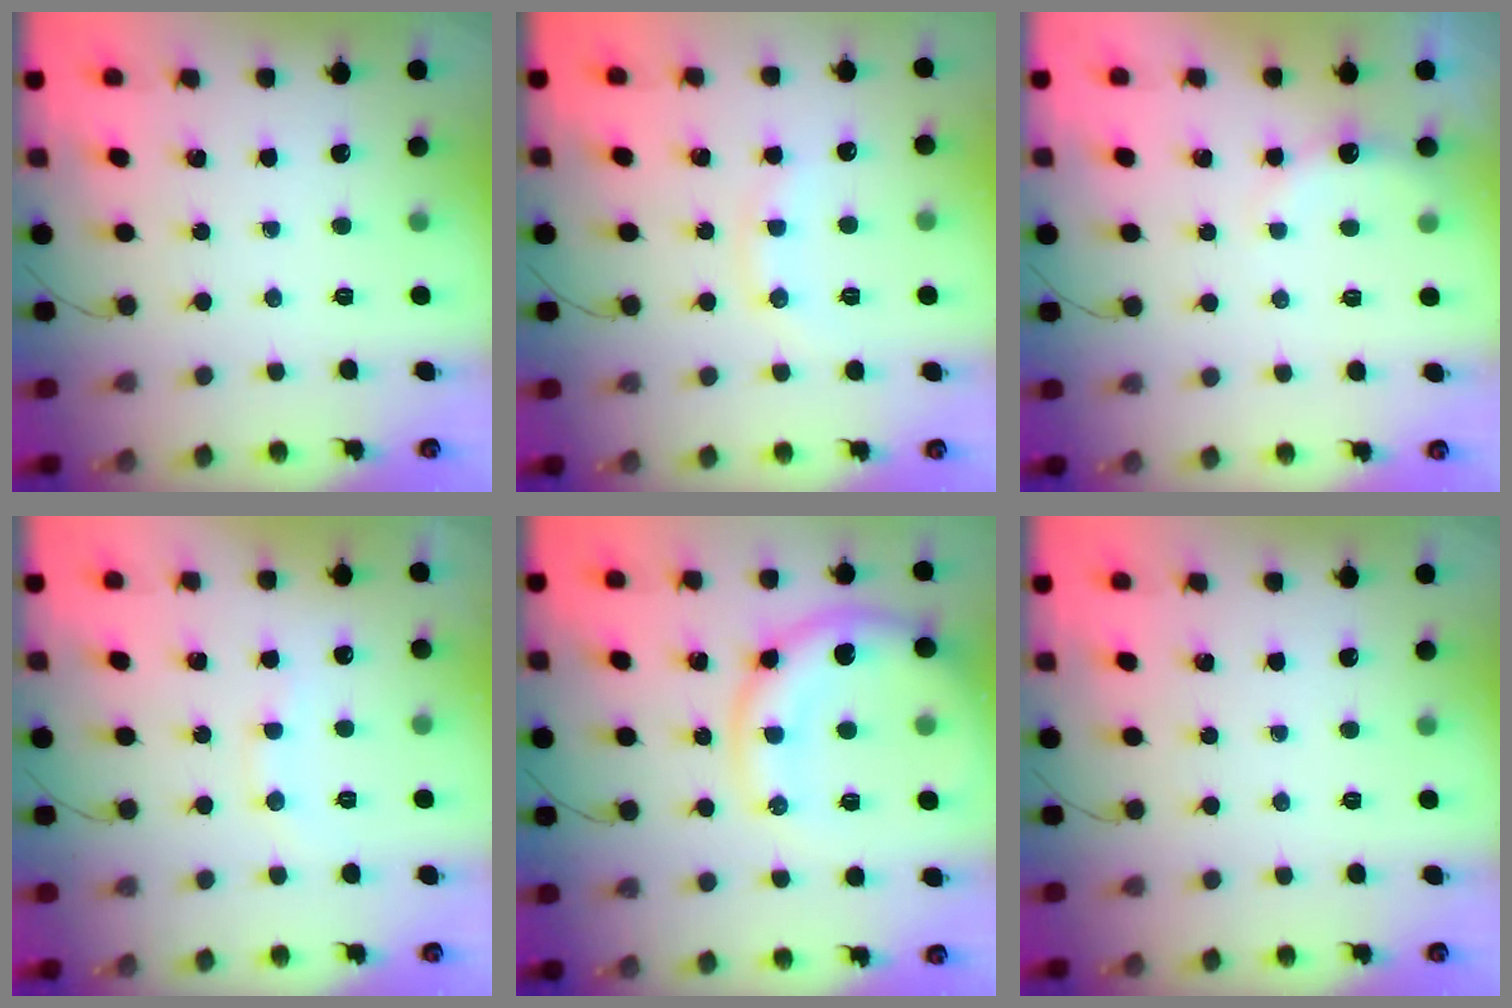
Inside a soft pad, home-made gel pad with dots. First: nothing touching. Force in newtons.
{"total": 6.9, "press": 6.8, "slide": 1.2}
{"total": 4.9, "press": 4.8, "slide": 1.2}
{"total": 7.8, "press": 7.7, "slide": 1.5}
{"total": 13.5, "press": 13.3, "slide": 2.5}
{"total": 0.0}